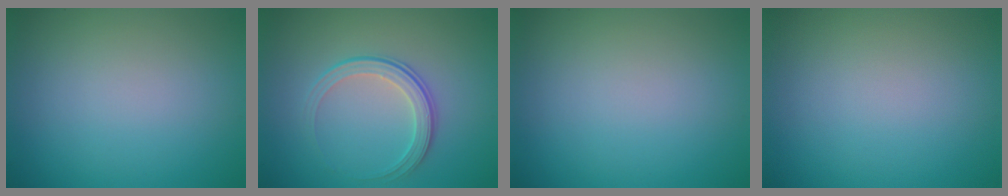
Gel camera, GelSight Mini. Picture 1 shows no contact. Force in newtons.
{"total": 2.5, "press": 1.9, "slide": 1.7}
{"total": 0.0}
{"total": 0.0}